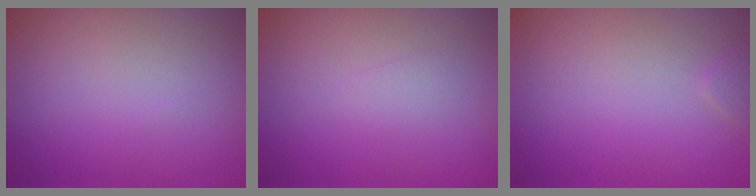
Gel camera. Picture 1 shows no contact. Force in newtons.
{"total": 0.8, "press": 0.8, "slide": 0.1}
{"total": 0.7, "press": 0.7, "slide": 0.1}